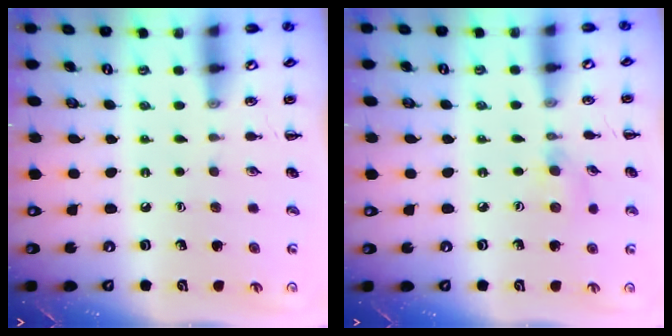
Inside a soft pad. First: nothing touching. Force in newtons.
{"total": 4.4, "press": 4.1, "slide": 1.7}